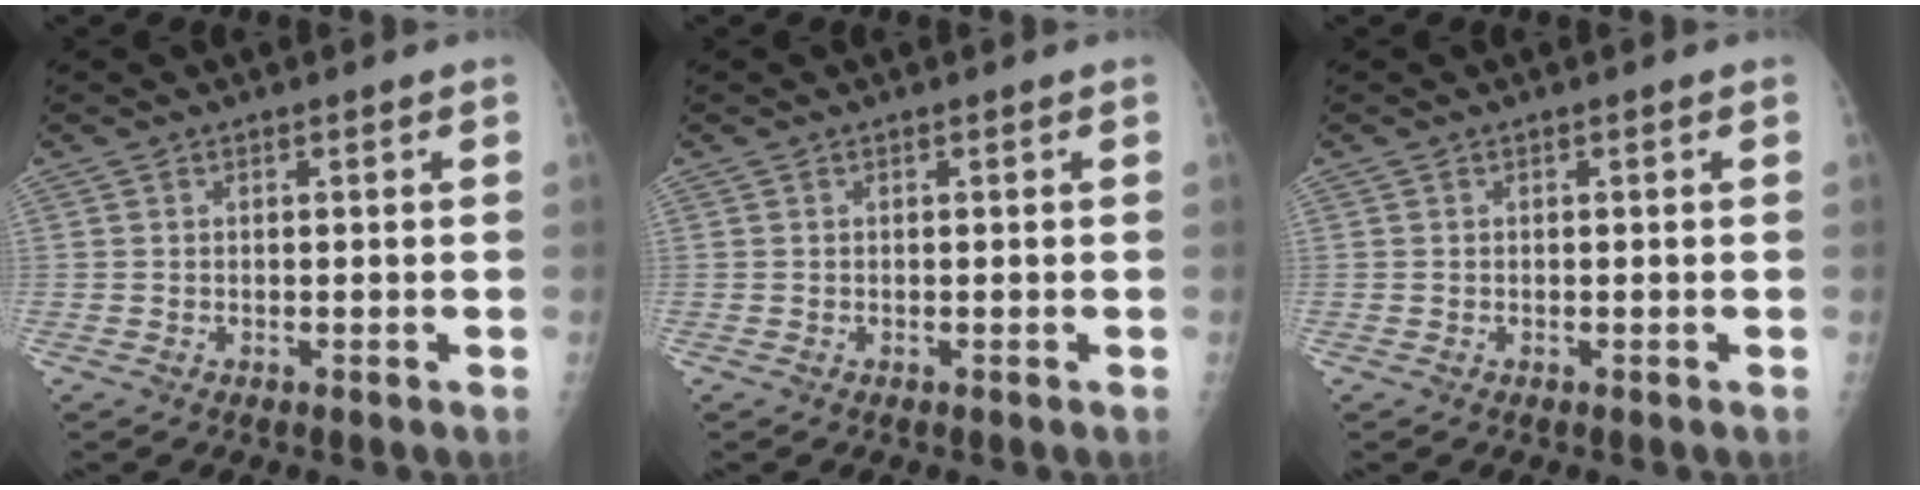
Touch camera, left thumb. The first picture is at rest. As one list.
[{"total": 0.0}, {"total": 0.0}]